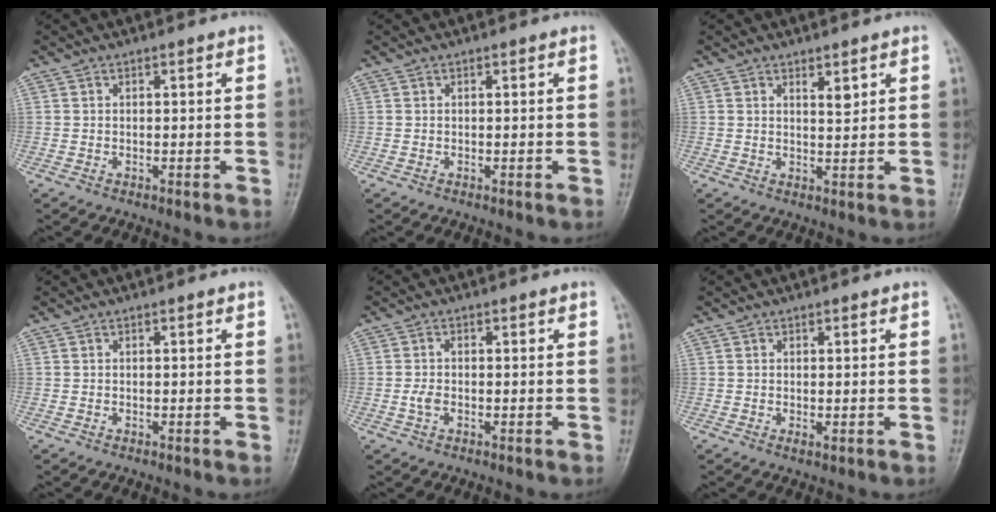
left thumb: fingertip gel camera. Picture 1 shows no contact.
{"total": 0.0}
{"total": 2.1, "force": [1.3, 0.7, 1.6], "torque": [-0.018, -0.011, 0.023]}
{"total": 0.0}
{"total": 2.3, "force": [-0.5, 1.3, 1.7], "torque": [-0.038, 0.005, -0.013]}
{"total": 0.7, "force": [0.1, 0.3, 0.7], "torque": [-0.011, -0.004, 0.002]}